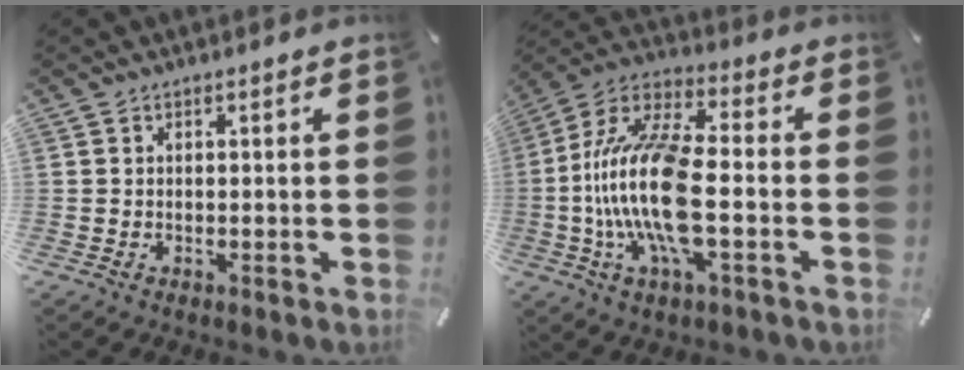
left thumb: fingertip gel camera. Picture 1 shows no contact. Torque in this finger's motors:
{"motor_torque": [0.83, 1.26, 2.76, -0.01, 0.41]}